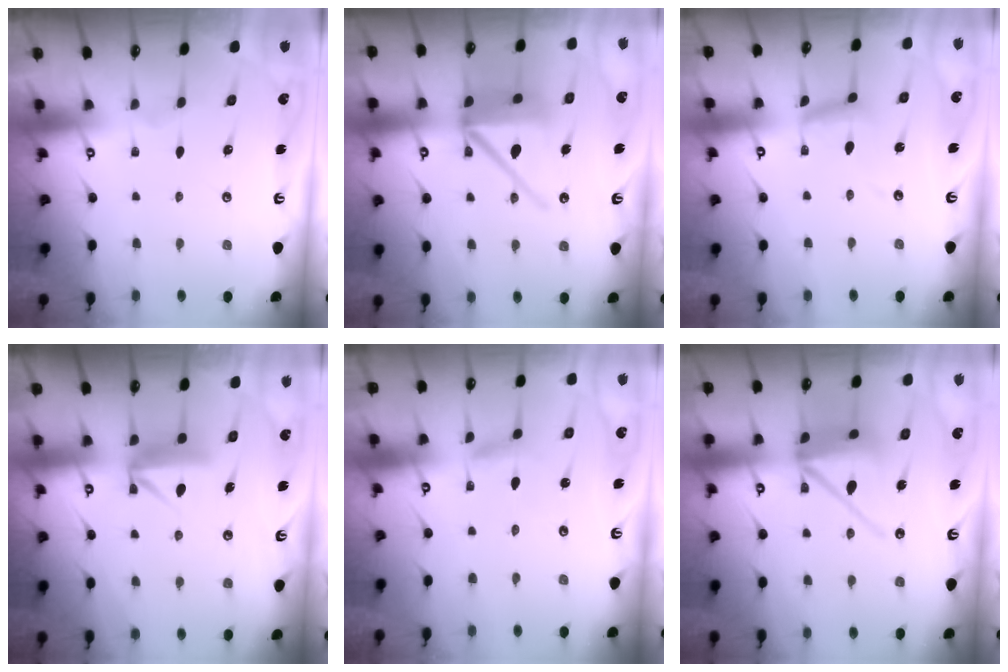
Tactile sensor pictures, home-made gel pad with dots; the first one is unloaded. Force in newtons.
{"total": 15.5, "press": 15.4, "slide": 2.0}
{"total": 10.2, "press": 10.2, "slide": 0.8}
{"total": 8.2, "press": 8.2, "slide": 0.2}
{"total": 2.8, "press": 2.8, "slide": 0.3}
{"total": 13.4, "press": 13.3, "slide": 1.8}